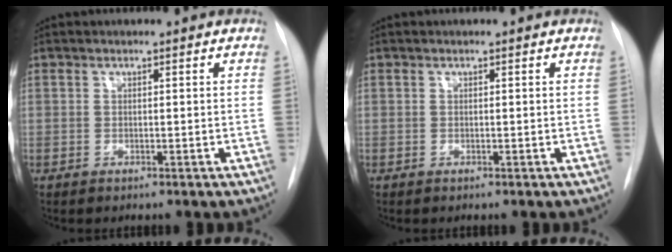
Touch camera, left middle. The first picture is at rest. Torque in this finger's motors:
{"motor_torque": [0.00, 0.00, -0.03, 0.00]}